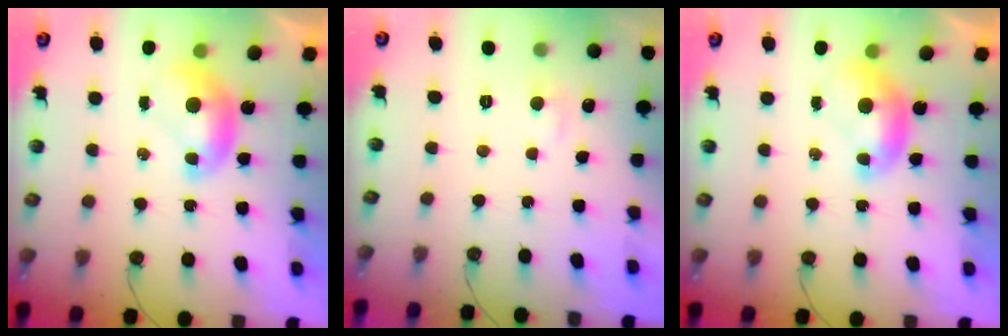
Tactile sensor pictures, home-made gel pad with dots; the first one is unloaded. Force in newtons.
{"total": 1.9, "press": 1.7, "slide": 0.7}
{"total": 0.0}